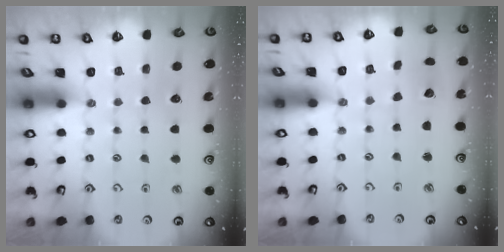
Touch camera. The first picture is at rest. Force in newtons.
{"total": 2.1, "press": 2.1, "slide": 0.2}